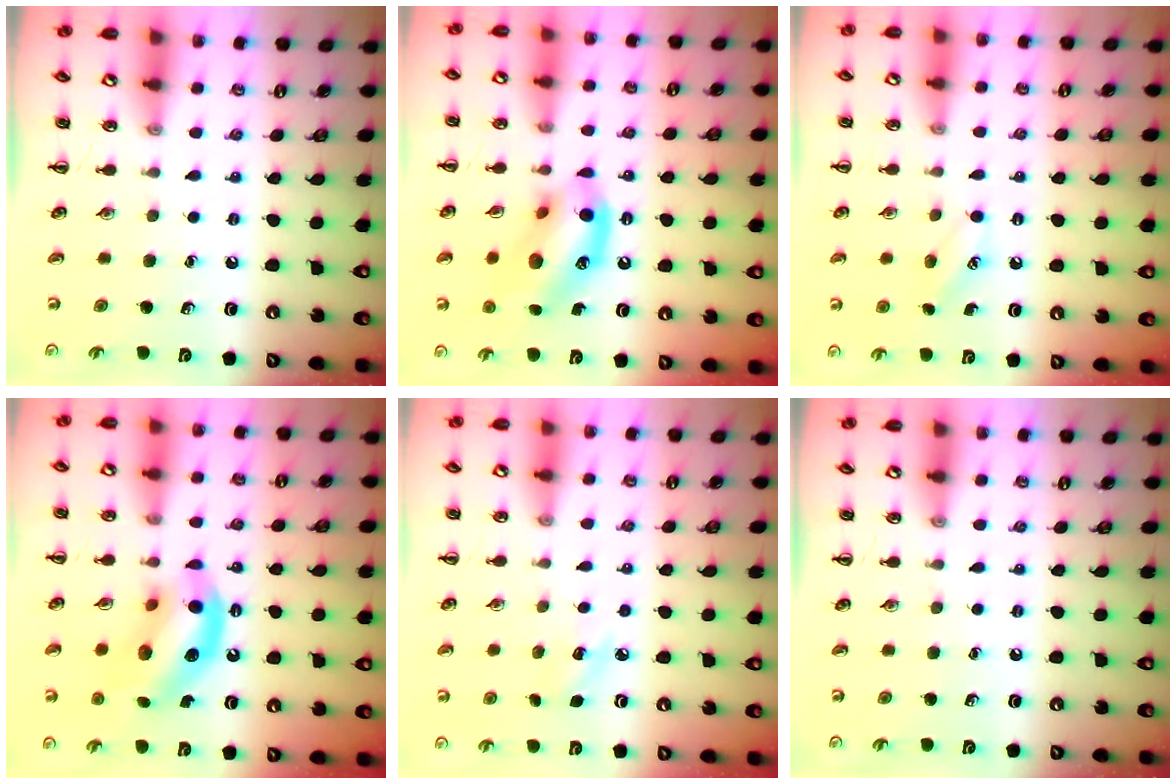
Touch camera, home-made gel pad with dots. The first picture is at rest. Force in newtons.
{"total": 13.9, "press": 13.7, "slide": 2.2}
{"total": 7.3, "press": 7.2, "slide": 1.5}
{"total": 12.8, "press": 12.4, "slide": 3.2}
{"total": 5.0, "press": 4.8, "slide": 1.5}
{"total": 0.0}